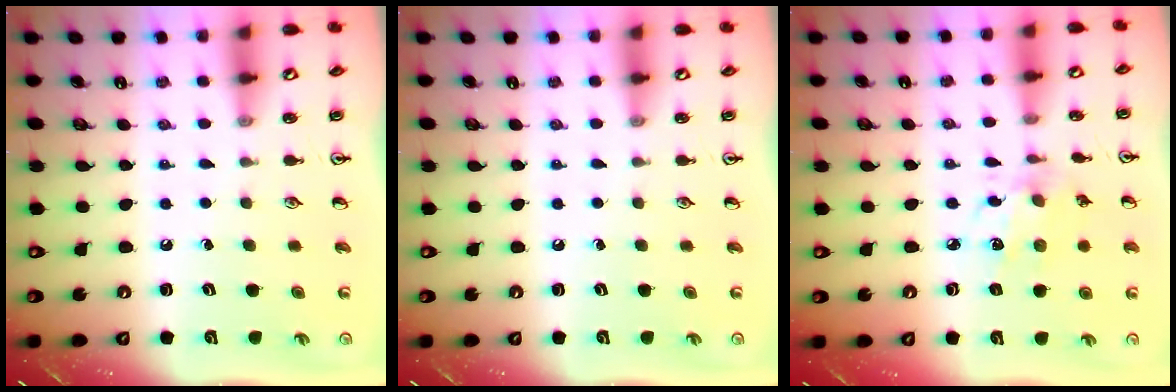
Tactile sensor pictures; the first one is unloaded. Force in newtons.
{"total": 0.0}
{"total": 6.7, "press": 6.7, "slide": 0.4}